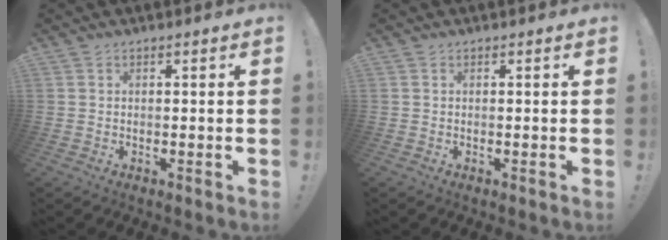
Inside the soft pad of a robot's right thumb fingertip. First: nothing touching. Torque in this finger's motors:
{"motor_torque": [-0.12, 0.22, -0.24, 0.13, 0.04]}